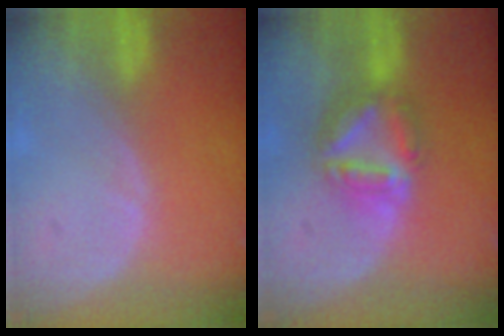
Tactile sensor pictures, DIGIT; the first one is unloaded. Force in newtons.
{"total": 7.9, "press": 6.7, "slide": 4.1}